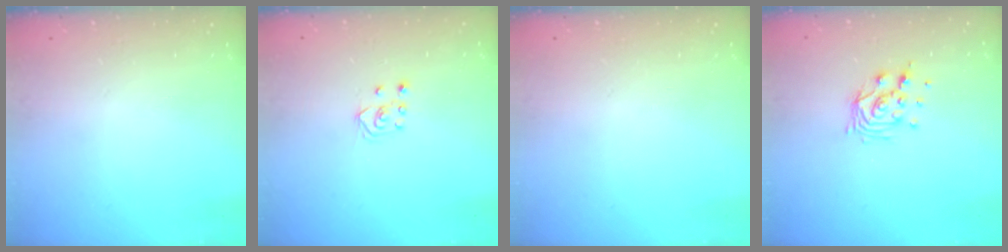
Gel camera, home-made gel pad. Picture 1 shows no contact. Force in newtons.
{"total": 3.6, "press": 3.6, "slide": 0.4}
{"total": 0.0}
{"total": 9.3, "press": 9.3, "slide": 0.4}